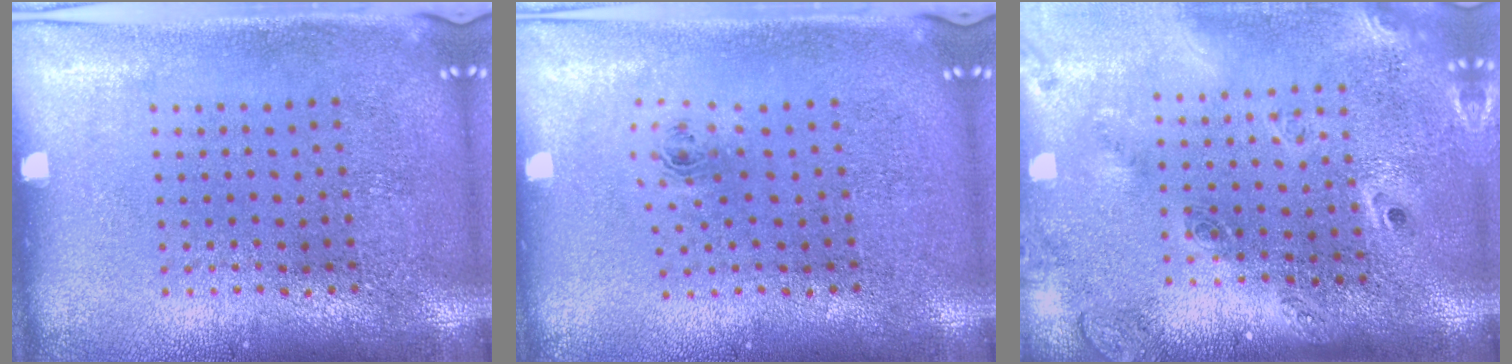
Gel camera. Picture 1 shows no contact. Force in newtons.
{"total": 0.8, "press": 0.4, "slide": 0.7}
{"total": 2.5, "press": 1.8, "slide": 1.7}